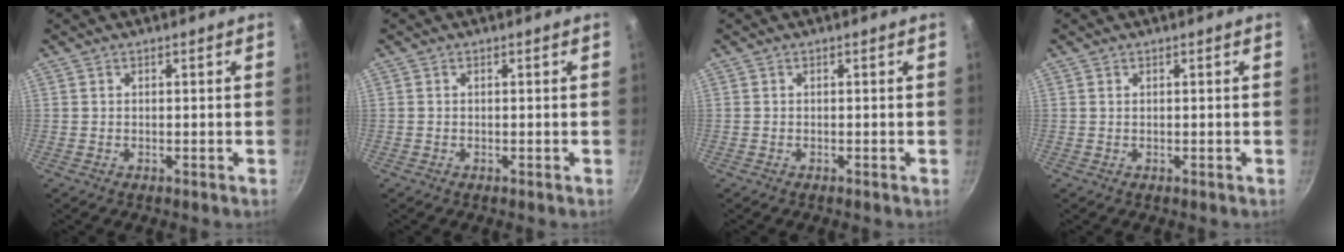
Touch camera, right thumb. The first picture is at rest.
{"total": 0.0}
{"total": 0.0}
{"total": 0.0}